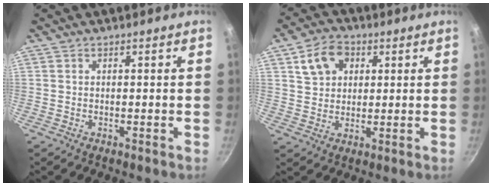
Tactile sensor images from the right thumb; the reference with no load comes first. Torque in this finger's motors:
{"motor_torque": [-0.58, 0.66, 0.18, -0.16, 0.14]}